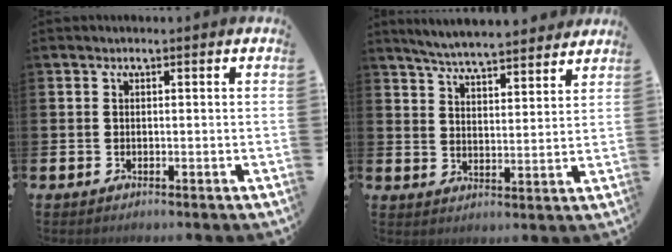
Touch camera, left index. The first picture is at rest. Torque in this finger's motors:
{"motor_torque": [1.06, -1.08, 0.29, 0.04]}